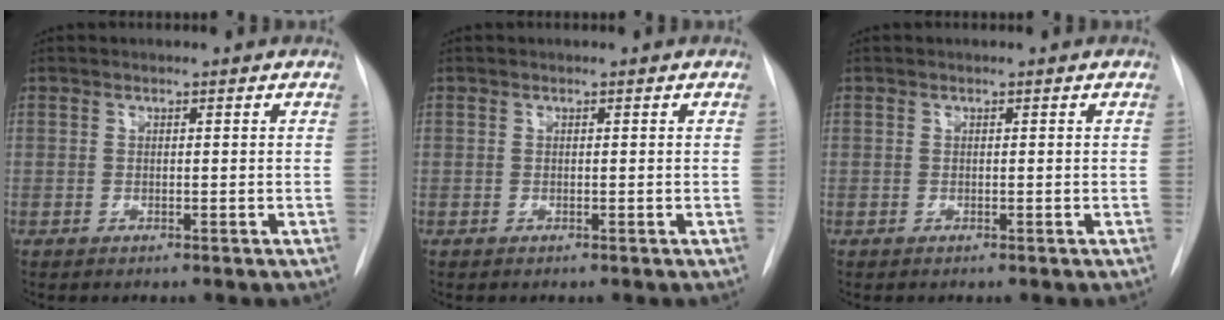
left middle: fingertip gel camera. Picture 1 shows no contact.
{"total": 0.0}
{"total": 0.0}